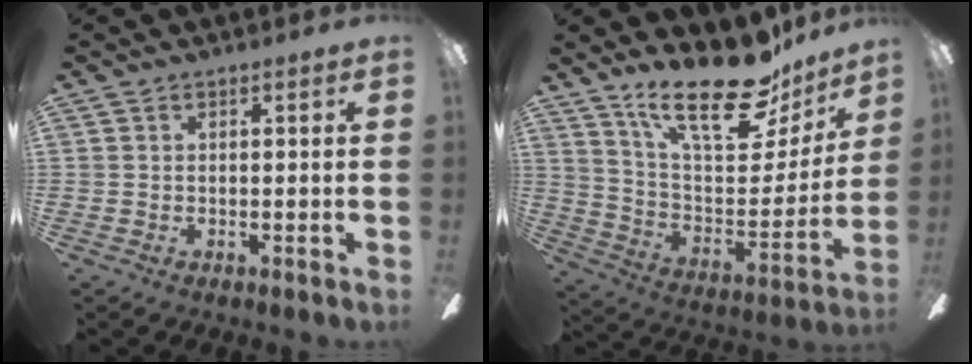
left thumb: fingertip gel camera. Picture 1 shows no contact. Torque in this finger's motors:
{"motor_torque": [0.25, 0.15, 1.24, -1.53, 0.26]}